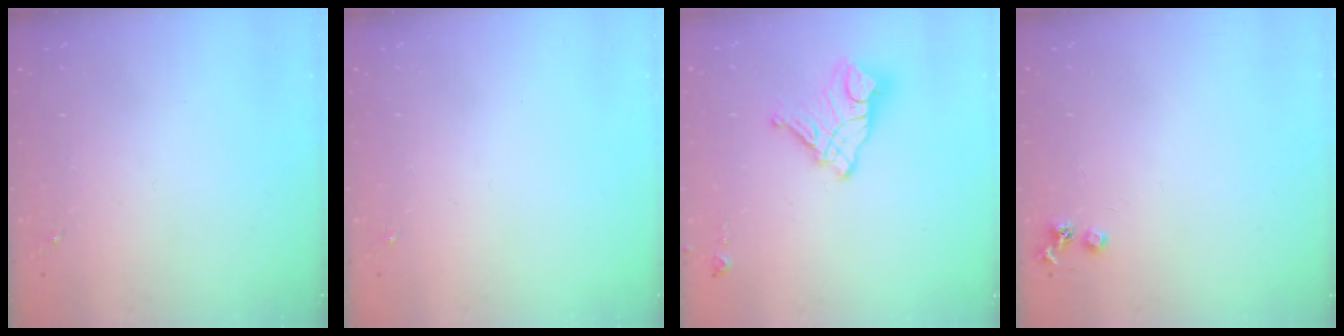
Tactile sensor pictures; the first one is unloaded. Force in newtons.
{"total": 0.0}
{"total": 13.5, "press": 13.4, "slide": 1.3}
{"total": 4.1, "press": 4.1, "slide": 0.5}